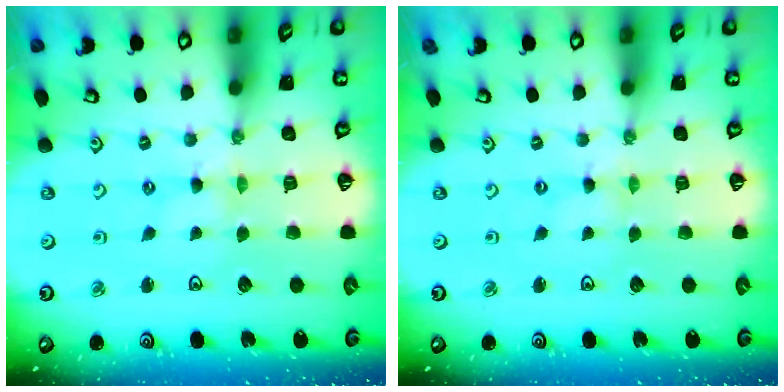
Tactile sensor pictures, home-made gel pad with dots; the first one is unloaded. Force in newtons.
{"total": 0.0}